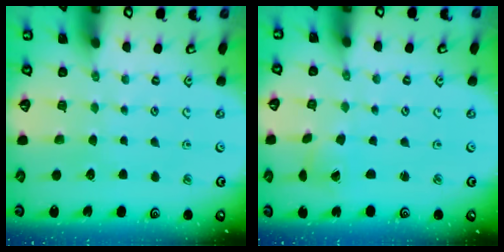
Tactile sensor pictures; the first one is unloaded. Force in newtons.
{"total": 1.1, "press": 1.1, "slide": 0.0}